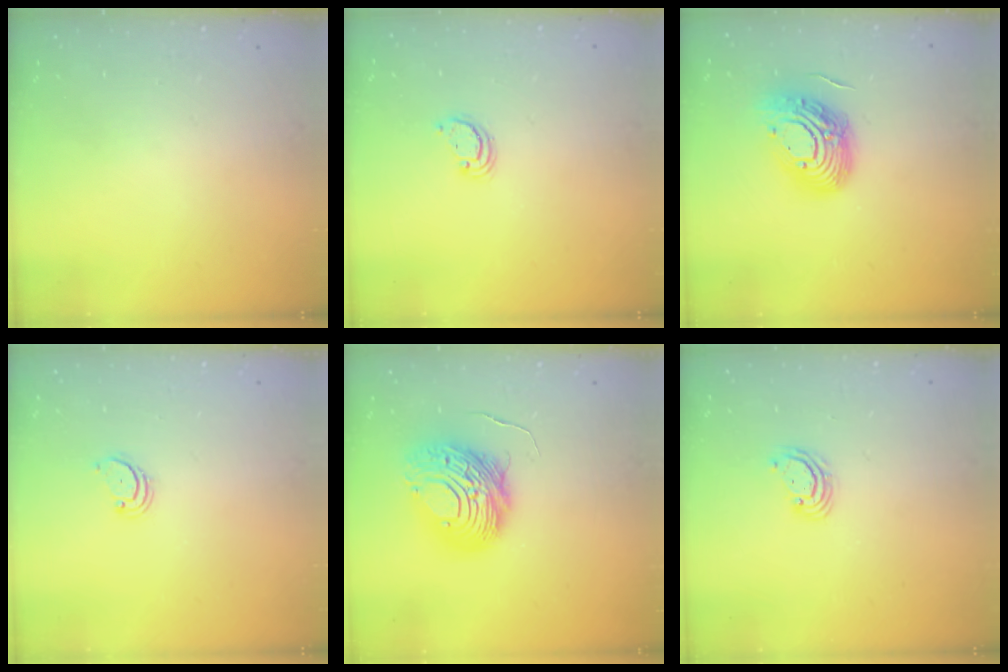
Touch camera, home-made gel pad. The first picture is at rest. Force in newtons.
{"total": 2.6, "press": 2.6, "slide": 0.2}
{"total": 16.1, "press": 16.0, "slide": 1.1}
{"total": 2.6, "press": 2.5, "slide": 0.5}
{"total": 12.2, "press": 12.1, "slide": 1.3}
{"total": 3.0, "press": 2.9, "slide": 0.3}